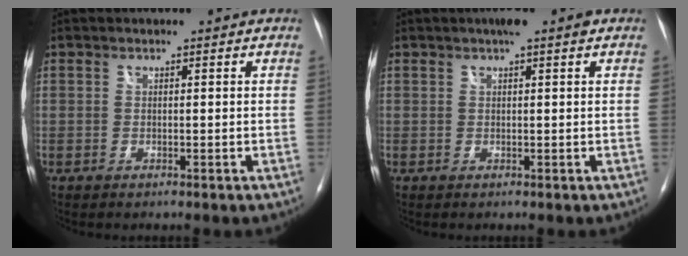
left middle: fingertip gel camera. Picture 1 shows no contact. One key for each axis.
{"total": 2.5, "fx": 1.5, "fy": 0.2, "fz": 1.9, "tx": -0.031, "ty": 0.013, "tz": 0.023}